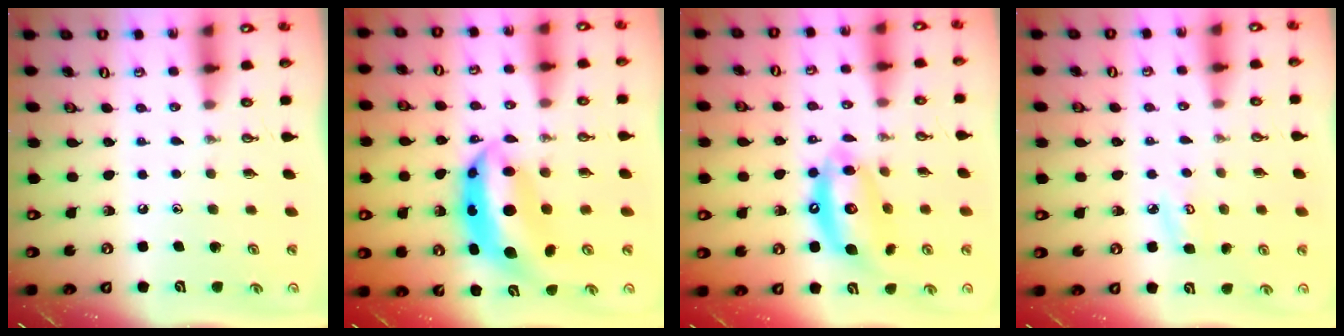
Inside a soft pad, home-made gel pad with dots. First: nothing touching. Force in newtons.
{"total": 10.2, "press": 10.2, "slide": 1.0}
{"total": 13.5, "press": 13.4, "slide": 1.1}
{"total": 4.9, "press": 4.9, "slide": 0.5}